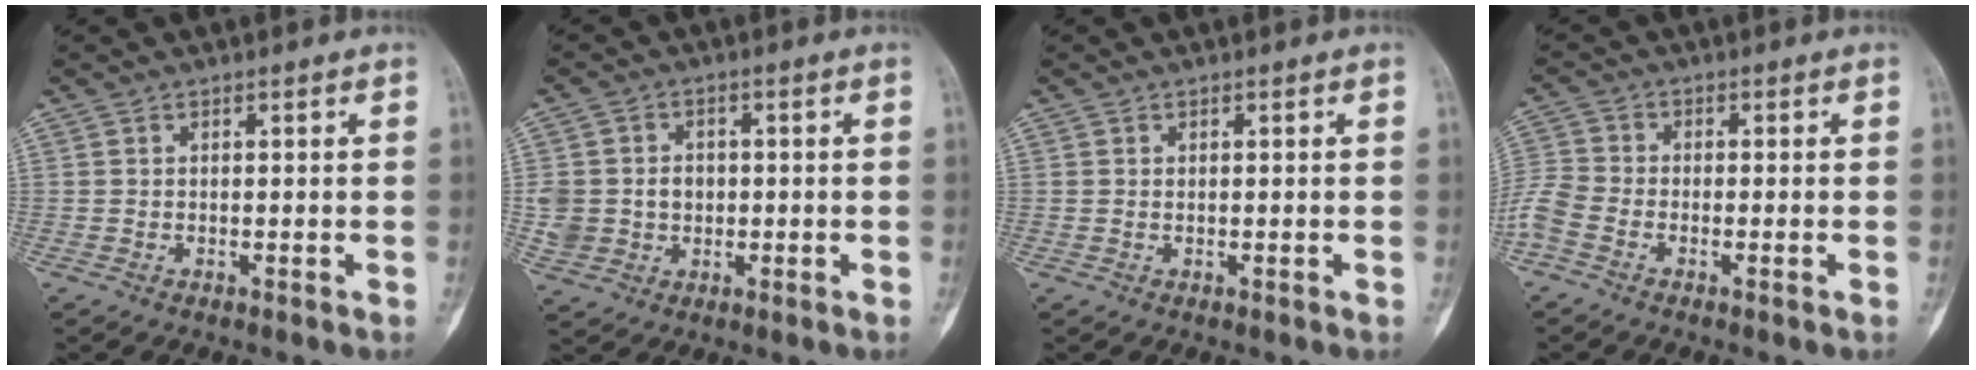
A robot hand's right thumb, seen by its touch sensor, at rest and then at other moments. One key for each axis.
{"total": 8.9, "fx": 0.0, "fy": 7.9, "fz": 4.1, "tx": -0.071, "ty": 0.011, "tz": 0.014}
{"total": 0.0}
{"total": 6.6, "fx": -3.1, "fy": 3.9, "fz": 4.4, "tx": -0.110, "ty": 0.012, "tz": -0.073}